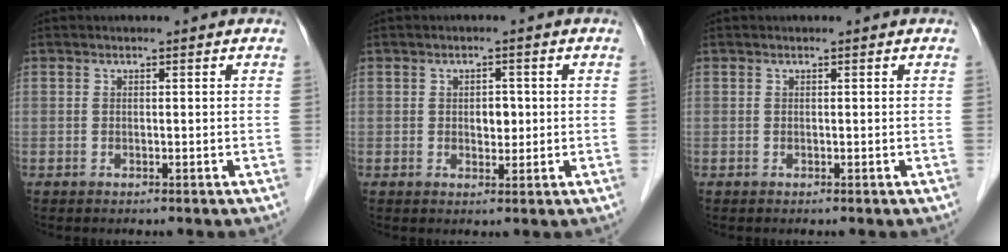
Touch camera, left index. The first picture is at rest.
{"total": 2.4, "force": [0.1, 1.6, 1.8], "torque": [-0.026, 0.002, 0.005]}
{"total": 0.0}